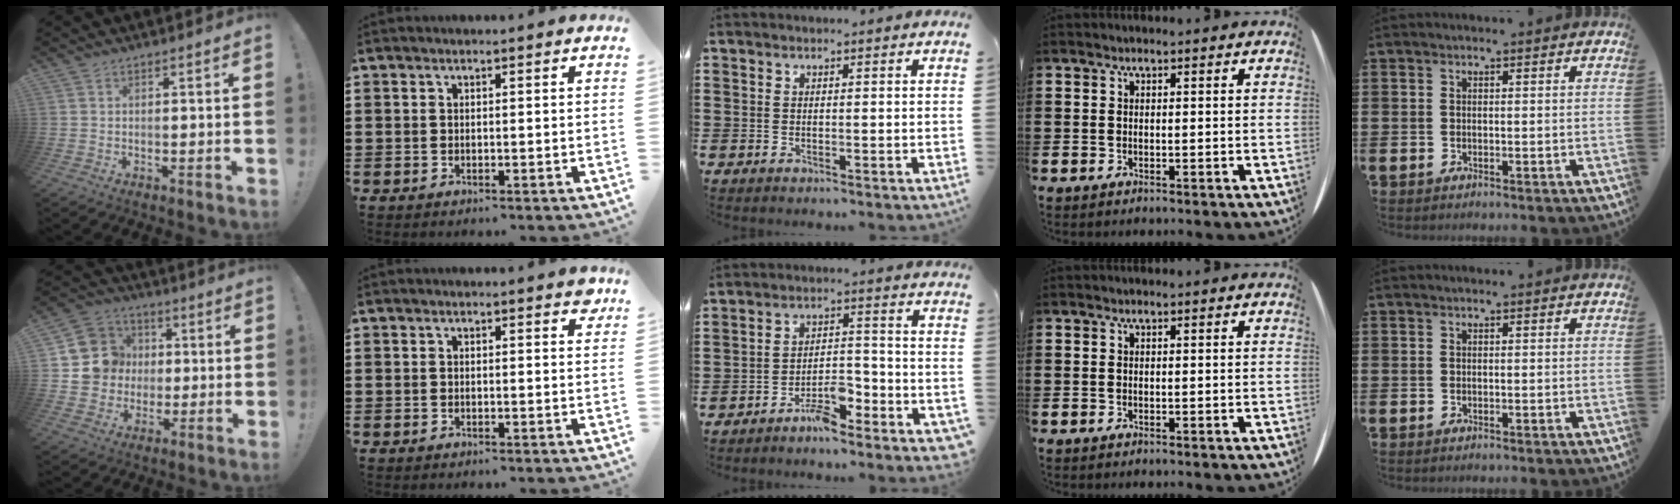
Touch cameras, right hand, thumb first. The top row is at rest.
{"thumb": {"total": 11.9, "force": [0.3, 11.5, 3.1], "torque": [-0.039, 0.010, 0.018]}, "index": {"total": 1.3, "force": [0.9, 0.6, 0.8], "torque": [-0.001, -0.002, 0.012]}, "middle": {"total": 5.7, "force": [-4.4, 1.6, 3.2], "torque": [-0.064, 0.012, -0.086]}}